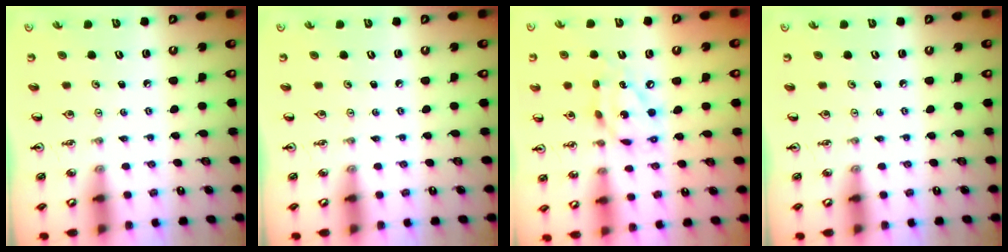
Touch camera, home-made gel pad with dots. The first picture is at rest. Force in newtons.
{"total": 0.0}
{"total": 13.4, "press": 13.4, "slide": 1.3}
{"total": 0.0}